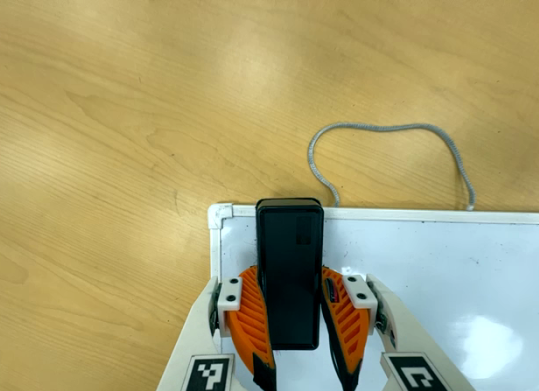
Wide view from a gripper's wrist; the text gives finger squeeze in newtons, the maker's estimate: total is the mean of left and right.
{"total": 11.1, "left": 10.5, "right": 11.6}